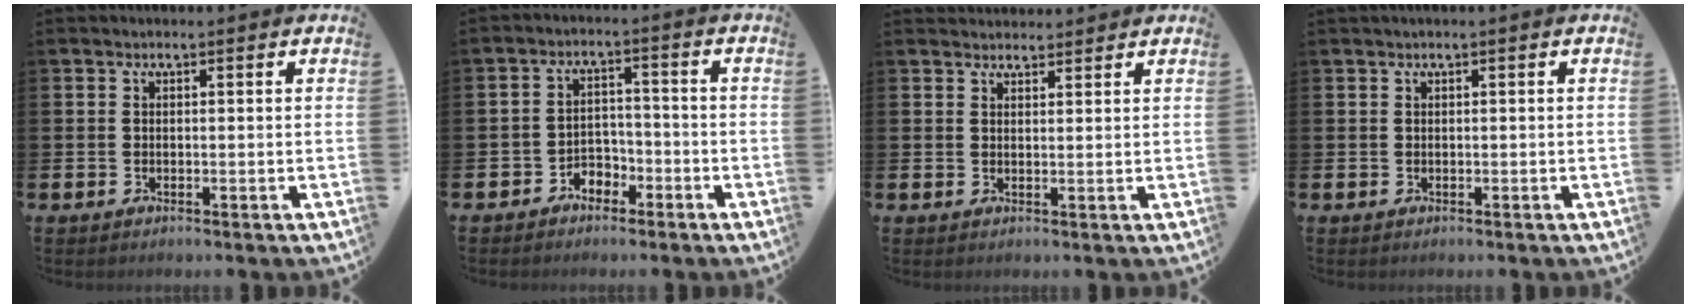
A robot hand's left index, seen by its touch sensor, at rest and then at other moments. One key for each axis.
{"total": 2.9, "fx": -2.4, "fy": 1.7, "fz": 0.4, "tx": -0.020, "ty": 0.005, "tz": -0.053}
{"total": 2.2, "fx": 2.1, "fy": 0.5, "fz": -0.1, "tx": 0.009, "ty": -0.009, "tz": 0.037}
{"total": 0.0}